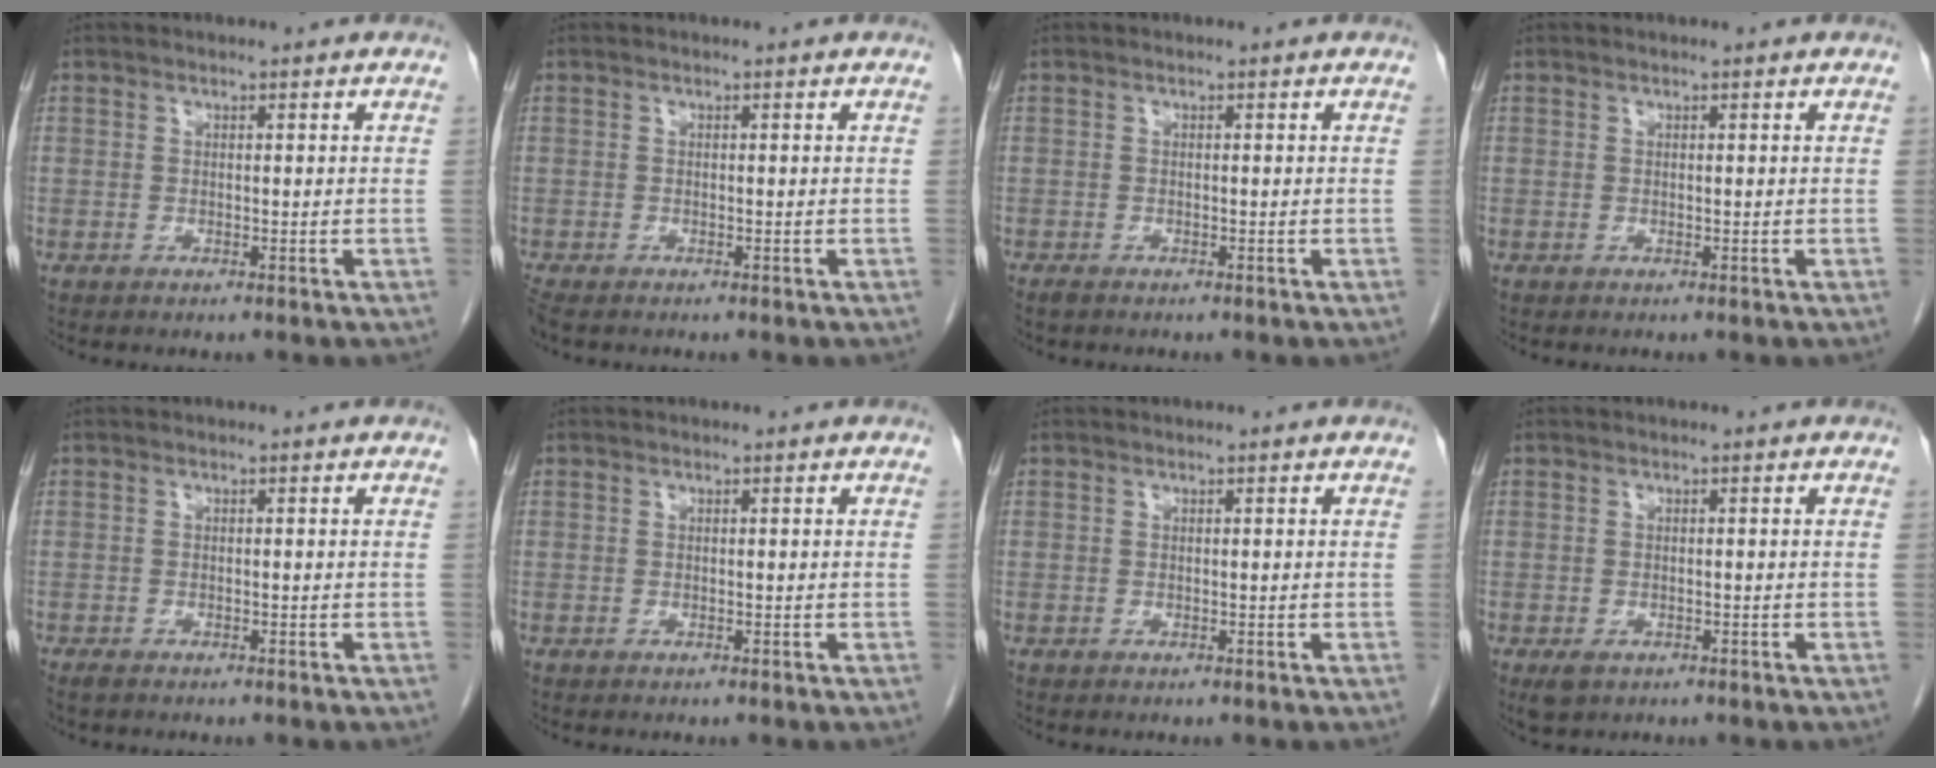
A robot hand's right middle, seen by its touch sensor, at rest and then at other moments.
{"total": 2.3, "force": [-1.8, 0.9, 1.1], "torque": [-0.028, -0.009, -0.031]}
{"total": 0.6, "force": [-0.5, 0.2, 0.2], "torque": [-0.011, -0.002, -0.011]}
{"total": 0.0}
{"total": 0.8, "force": [-0.7, 0.2, 0.3], "torque": [-0.013, -0.003, -0.013]}
{"total": 0.0}
{"total": 0.0}
{"total": 2.0, "force": [-1.1, 1.2, 1.2], "torque": [-0.026, -0.004, -0.009]}